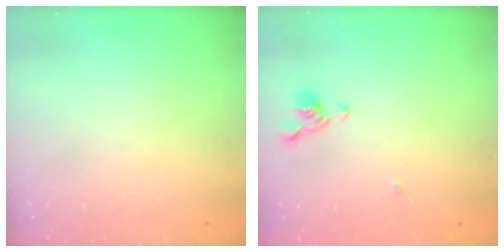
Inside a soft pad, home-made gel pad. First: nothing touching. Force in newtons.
{"total": 2.5, "press": 2.4, "slide": 0.7}